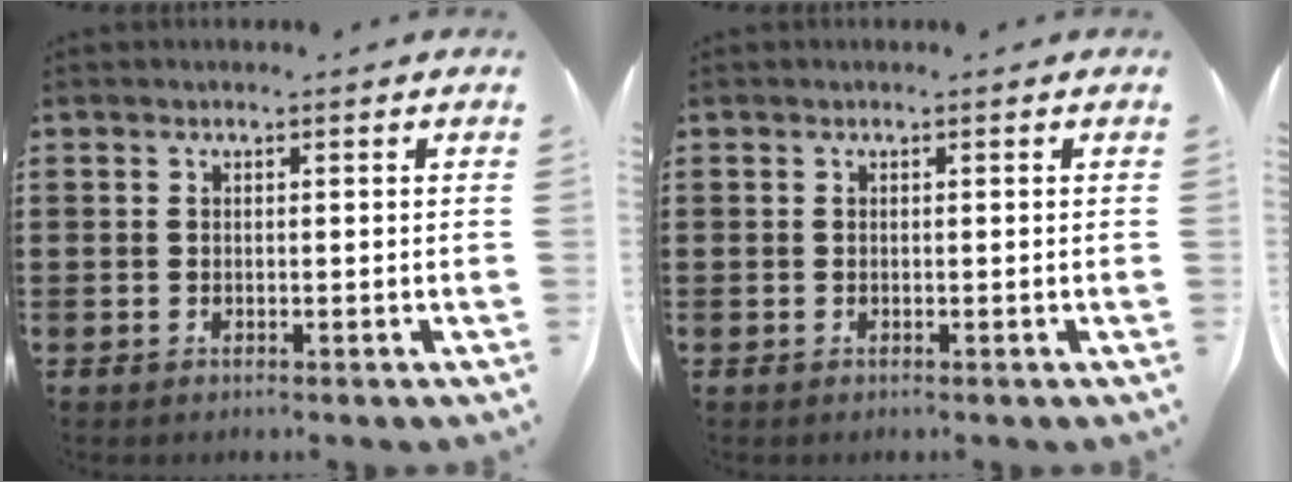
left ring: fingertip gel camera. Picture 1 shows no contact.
{"total": 0.0}